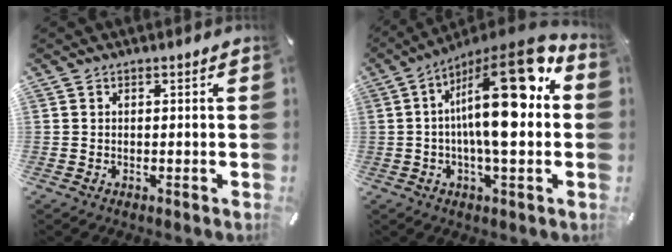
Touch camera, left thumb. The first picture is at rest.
{"total": 20.9, "force": [3.7, 5.9, 19.7], "torque": [-0.323, -0.028, 0.053]}